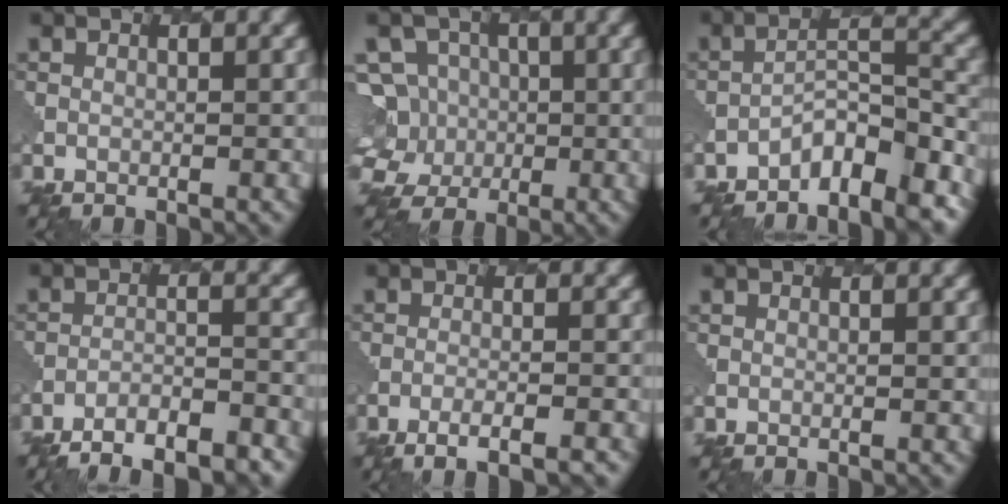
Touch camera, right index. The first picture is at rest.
{"total": 7.2, "force": [0.4, 6.6, 2.8], "torque": [-0.064, 0.030, -0.030]}
{"total": 6.0, "force": [-4.6, 1.7, 3.6], "torque": [-0.053, 0.009, -0.078]}
{"total": 7.5, "force": [-6.5, 1.8, 3.3], "torque": [-0.051, -0.006, -0.096]}
{"total": 4.0, "force": [-2.7, 0.7, 2.8], "torque": [-0.046, 0.001, -0.051]}
{"total": 0.0}